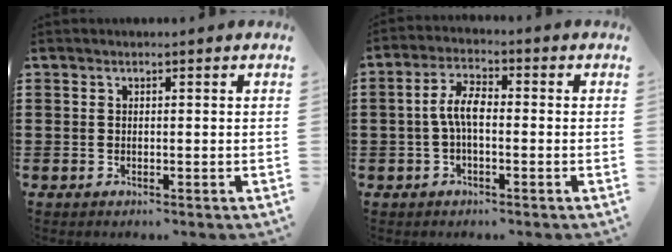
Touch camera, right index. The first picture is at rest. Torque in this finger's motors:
{"motor_torque": [0.98, -0.30, 0.56, 0.19]}